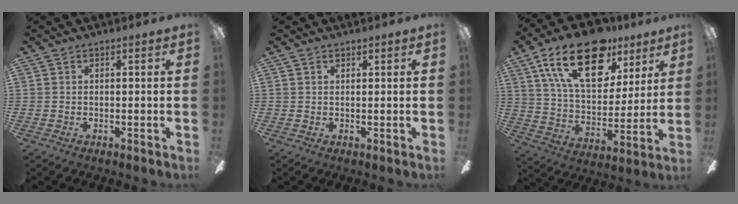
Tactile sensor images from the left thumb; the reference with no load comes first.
{"total": 0.8, "force": [0.6, 0.4, 0.3], "torque": [-0.008, 0.001, 0.011]}
{"total": 24.4, "force": [14.0, 12.5, 15.5], "torque": [-0.268, -0.060, 0.243]}